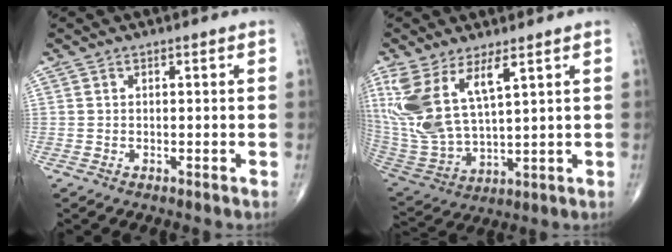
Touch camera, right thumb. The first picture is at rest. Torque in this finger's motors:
{"motor_torque": [0.45, 0.75, 1.59, 1.15, 0.47]}